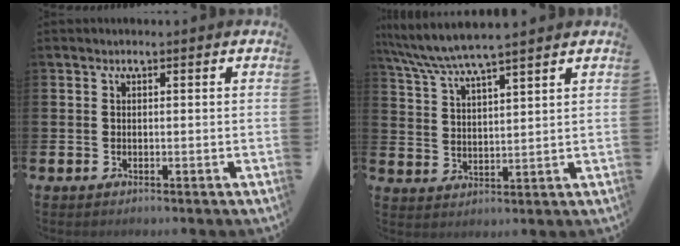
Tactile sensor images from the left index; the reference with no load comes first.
{"total": 6.0, "force": [5.6, 0.2, 2.2], "torque": [-0.059, -0.028, 0.098]}